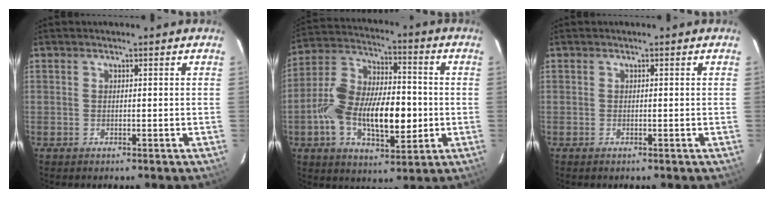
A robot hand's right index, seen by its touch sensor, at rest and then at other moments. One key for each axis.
{"total": 18.5, "fx": -3.8, "fy": 9.1, "fz": 15.6, "tx": -0.298, "ty": 0.008, "tz": -0.063}
{"total": 0.0}